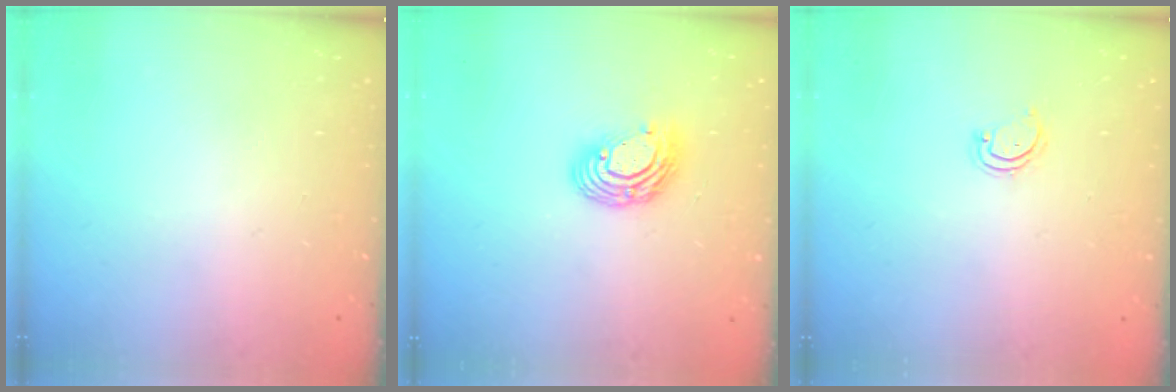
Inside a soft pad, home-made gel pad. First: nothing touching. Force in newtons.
{"total": 9.5, "press": 9.5, "slide": 0.7}
{"total": 2.8, "press": 2.8, "slide": 0.3}